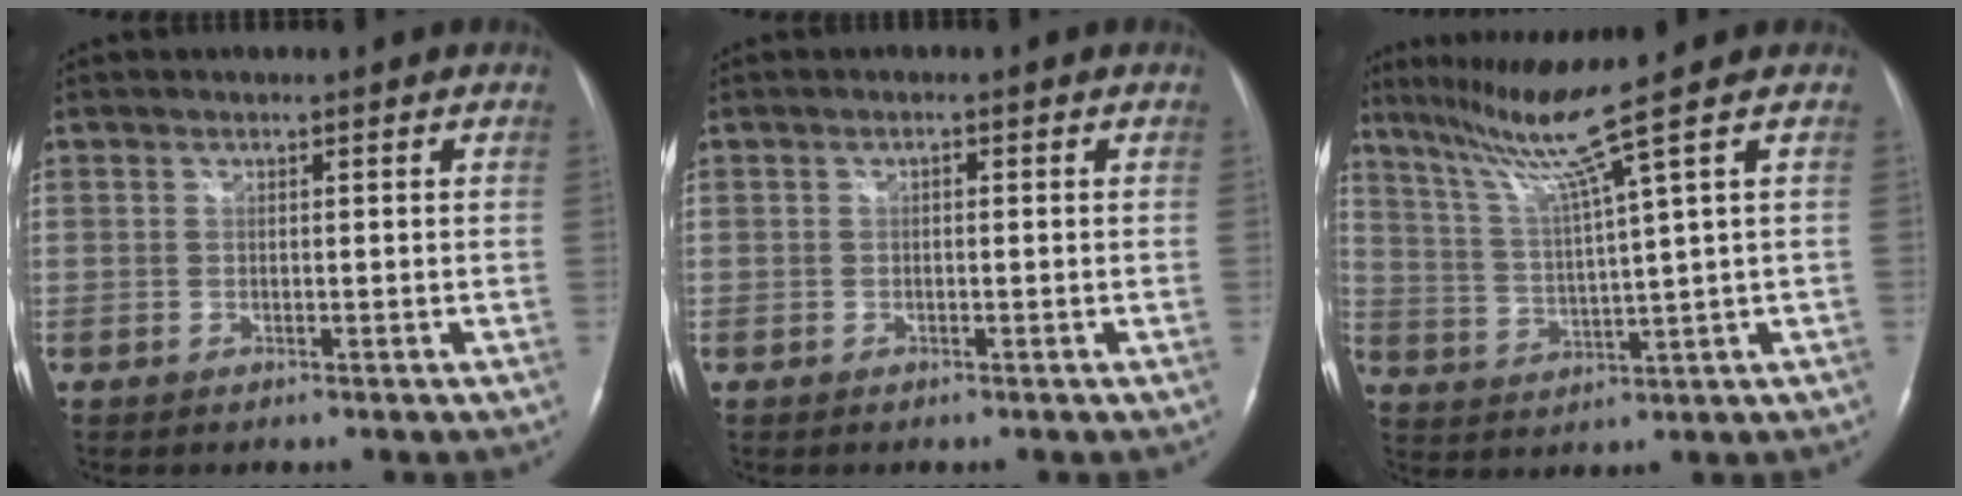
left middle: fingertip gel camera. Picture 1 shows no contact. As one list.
[{"total": 0.5, "force": [0.0, 0.3, 0.5], "torque": [-0.007, 0.003, -0.004]}, {"total": 9.5, "force": [6.3, -3.6, 6.1], "torque": [-0.115, -0.015, 0.119]}]